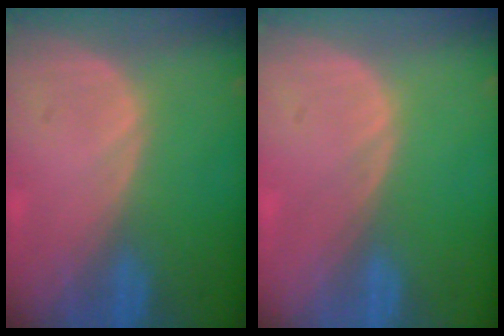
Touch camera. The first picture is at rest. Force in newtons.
{"total": 0.0}